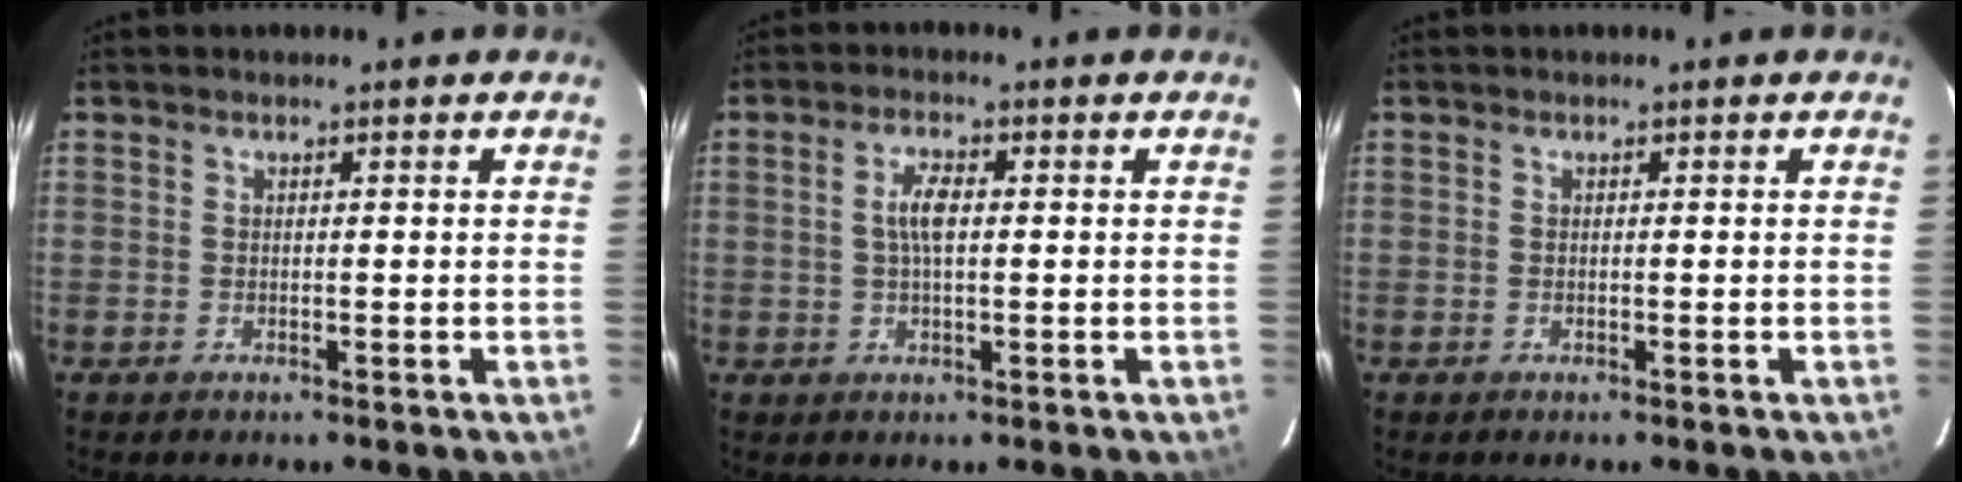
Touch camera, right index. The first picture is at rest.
{"total": 3.8, "force": [0.3, 1.3, 3.6], "torque": [-0.072, 0.006, 0.007]}
{"total": 0.0}